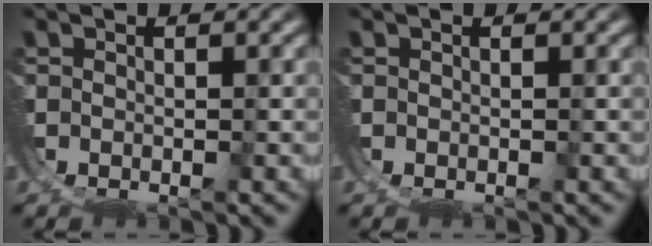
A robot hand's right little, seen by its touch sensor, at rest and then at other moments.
{"total": 0.0}